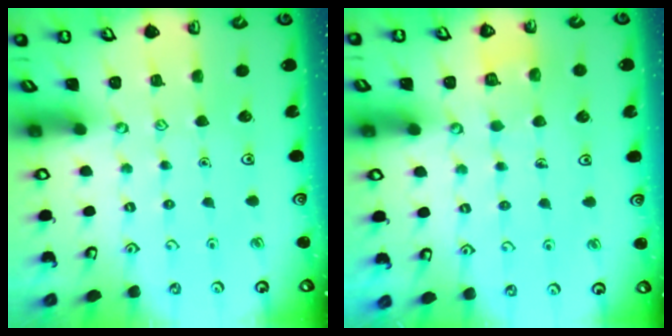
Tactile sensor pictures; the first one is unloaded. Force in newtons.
{"total": 2.5, "press": 2.5, "slide": 0.1}